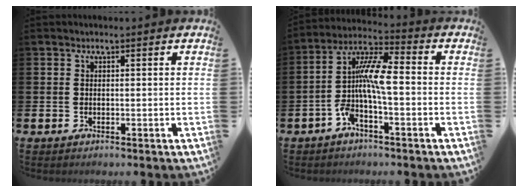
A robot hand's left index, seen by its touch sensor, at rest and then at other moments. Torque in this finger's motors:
{"motor_torque": [1.82, 0.32, 1.05, 0.21]}